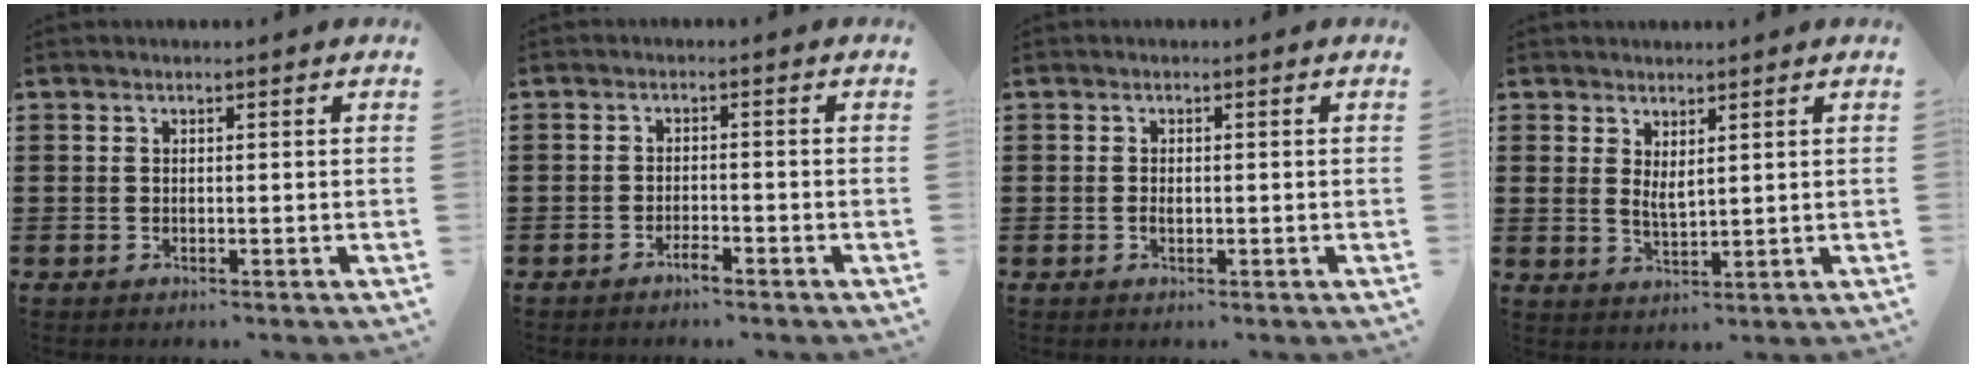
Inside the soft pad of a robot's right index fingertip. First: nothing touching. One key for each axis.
{"total": 2.1, "fx": -1.9, "fy": 0.2, "fz": 1.0, "tx": -0.020, "ty": -0.001, "tz": -0.035}
{"total": 0.8, "fx": -0.2, "fy": 0.3, "fz": 0.7, "tx": -0.016, "ty": -0.004, "tz": -0.003}
{"total": 2.2, "fx": 1.6, "fy": 0.7, "fz": 1.4, "tx": -0.029, "ty": 0.002, "tz": 0.029}